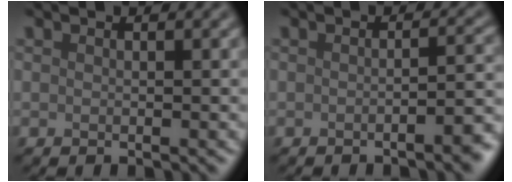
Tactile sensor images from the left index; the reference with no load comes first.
{"total": 3.2, "force": [-1.5, 0.8, 2.7], "torque": [-0.029, 0.005, -0.027]}